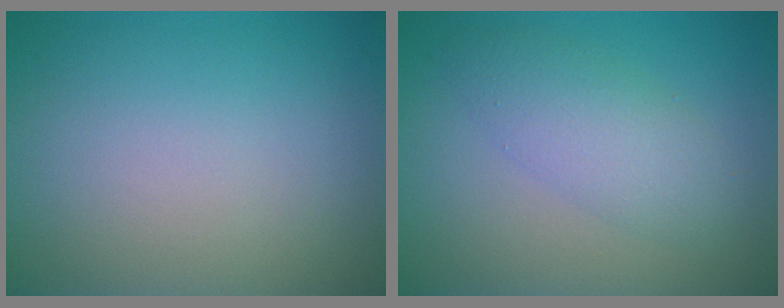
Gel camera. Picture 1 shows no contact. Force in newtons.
{"total": 3.6, "press": 3.6, "slide": 0.1}